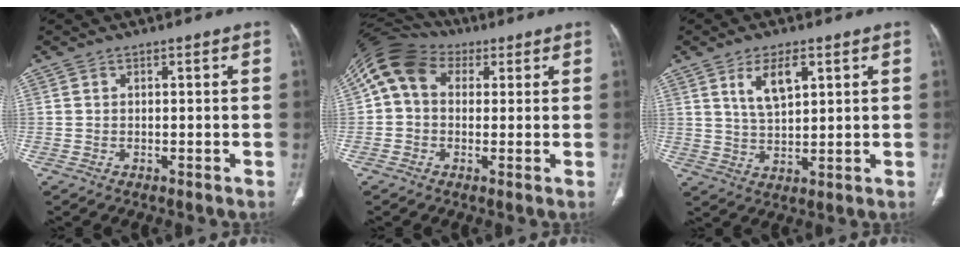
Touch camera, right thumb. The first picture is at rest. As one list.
[{"total": 11.0, "force": [2.8, 8.5, 6.4], "torque": [-0.115, 0.036, 0.042]}, {"total": 7.3, "force": [3.4, 3.1, 5.7], "torque": [-0.096, -0.016, 0.069]}]